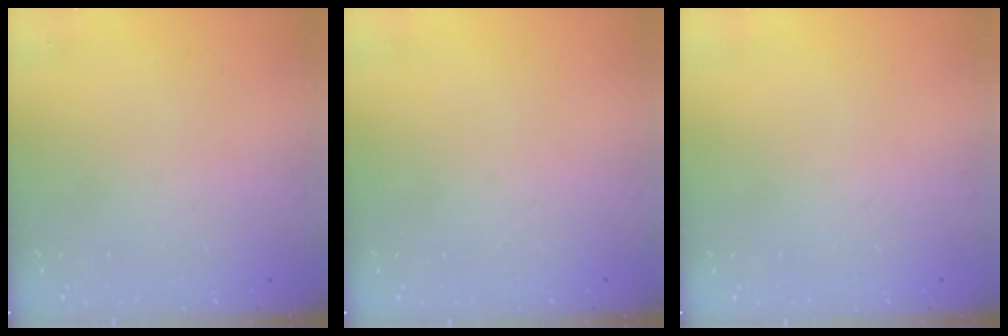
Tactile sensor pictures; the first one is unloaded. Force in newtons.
{"total": 0.0}
{"total": 0.0}